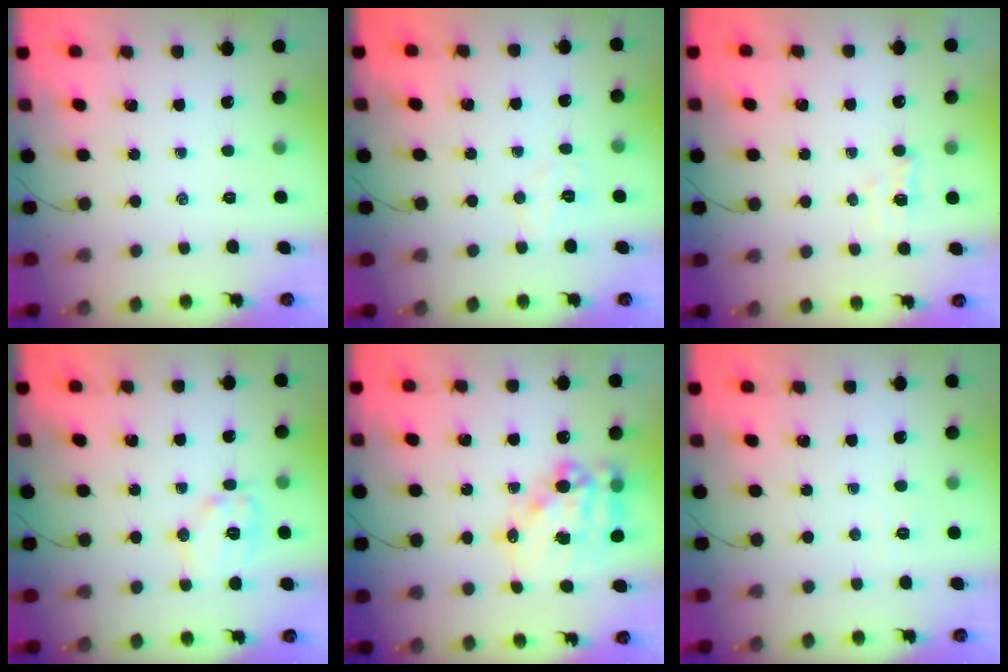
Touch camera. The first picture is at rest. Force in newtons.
{"total": 4.3, "press": 4.1, "slide": 1.1}
{"total": 2.1, "press": 2.0, "slide": 0.7}
{"total": 9.4, "press": 9.4, "slide": 0.2}
{"total": 14.8, "press": 14.5, "slide": 3.1}
{"total": 2.4, "press": 2.3, "slide": 0.7}